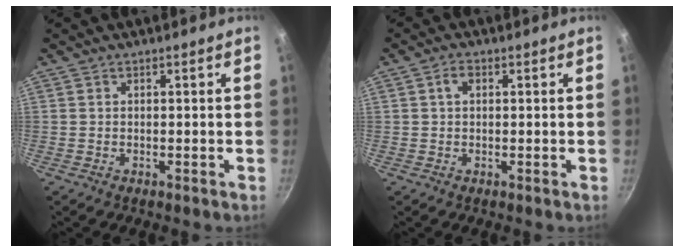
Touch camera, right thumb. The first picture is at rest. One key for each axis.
{"total": 2.1, "fx": 0.5, "fy": 1.4, "fz": 1.5, "tx": -0.024, "ty": 0.005, "tz": 0.007}